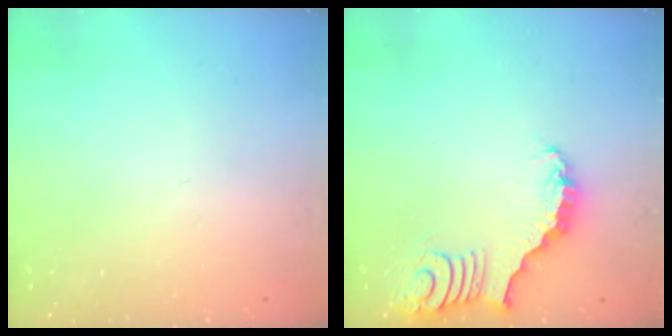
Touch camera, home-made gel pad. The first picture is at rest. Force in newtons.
{"total": 3.3, "press": 3.3, "slide": 0.4}